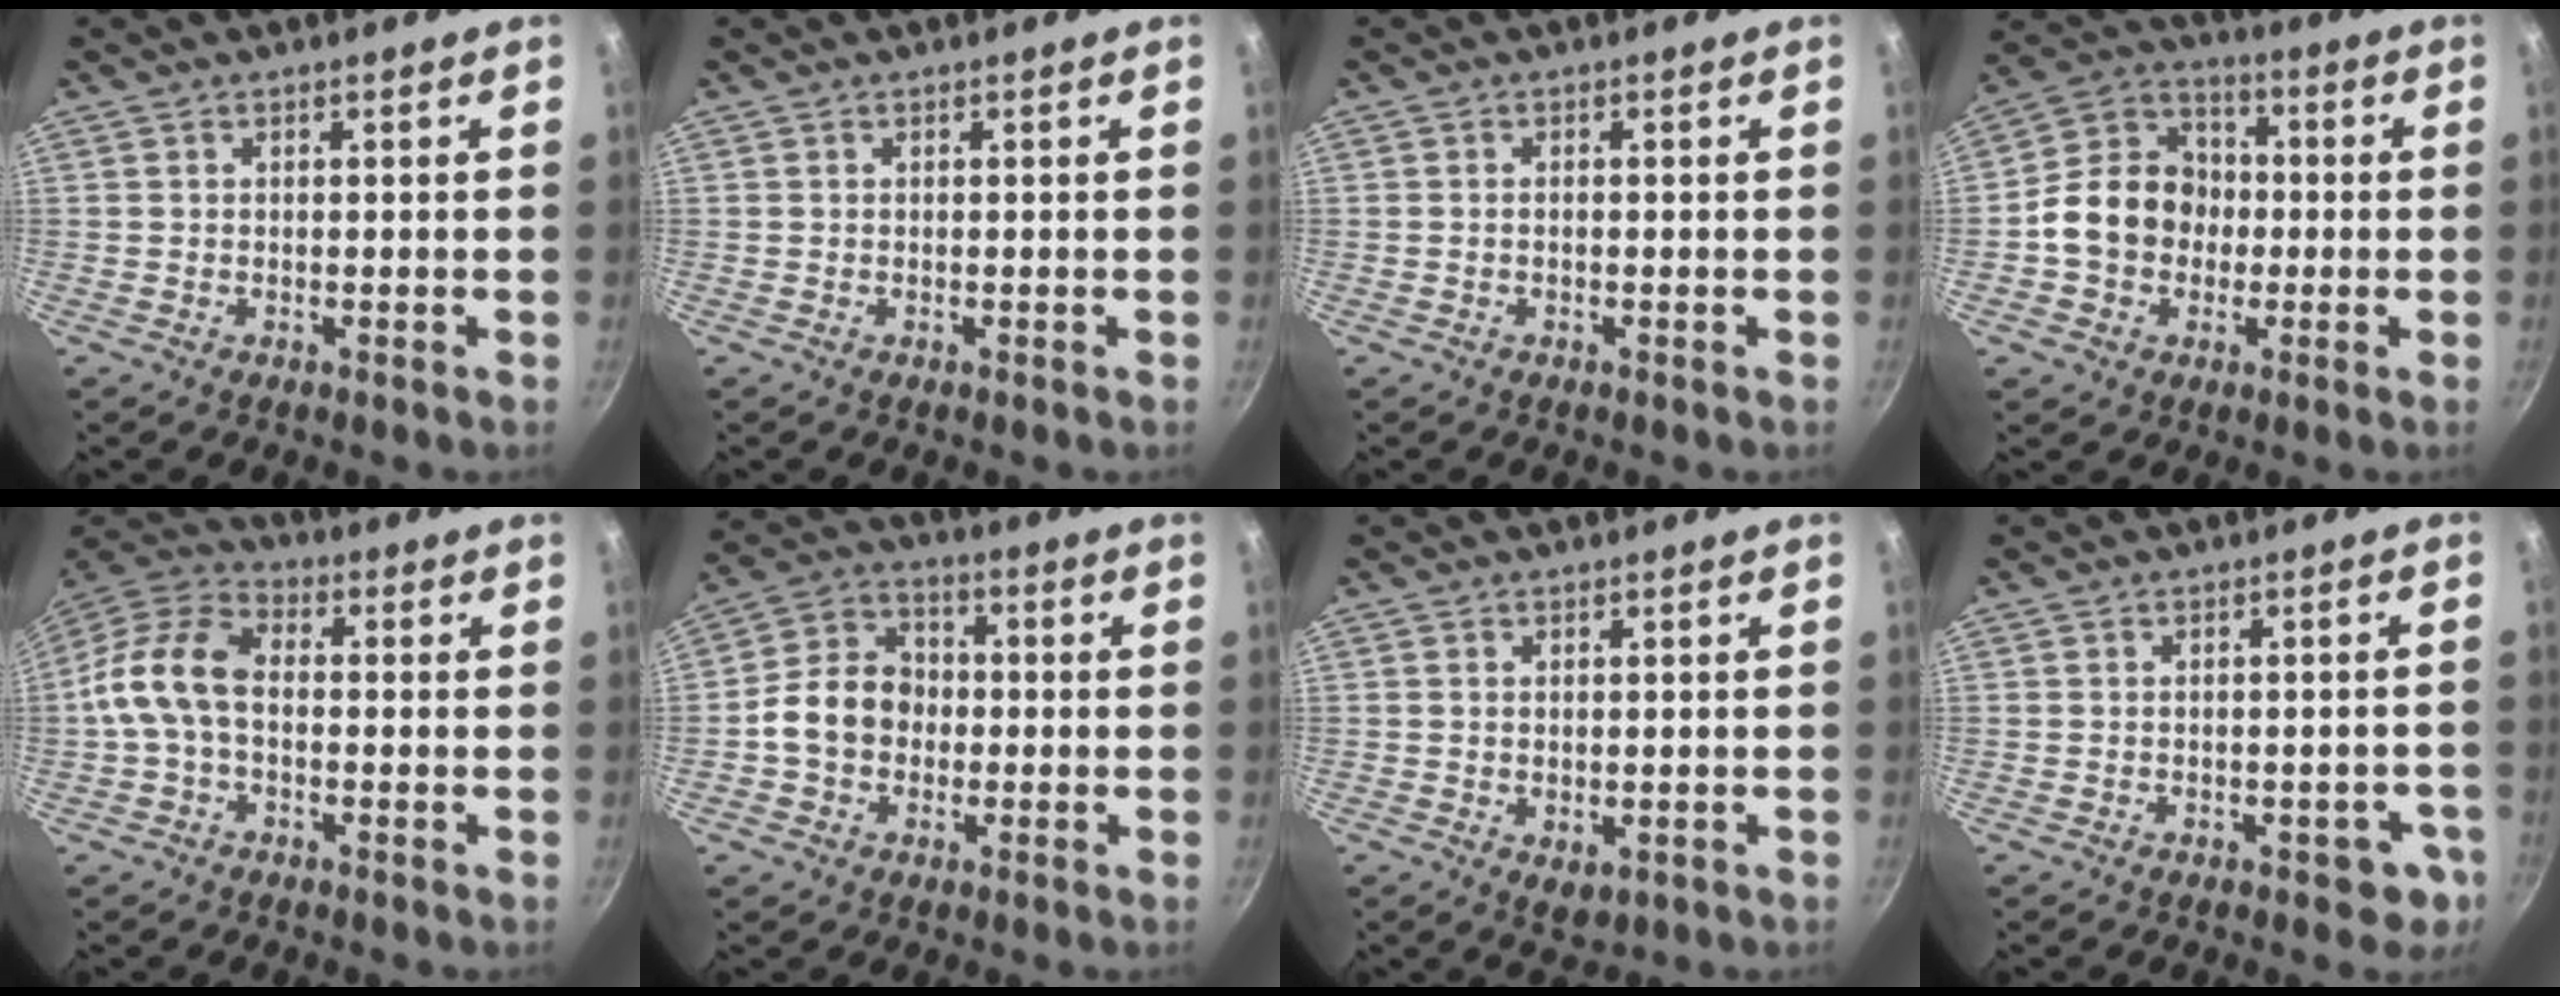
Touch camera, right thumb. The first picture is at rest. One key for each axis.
{"total": 0.0}
{"total": 0.7, "fx": -0.2, "fy": 0.4, "fz": 0.5, "tx": -0.013, "ty": 0.005, "tz": -0.007}
{"total": 13.3, "fx": -1.5, "fy": 11.2, "fz": 7.0, "tx": -0.082, "ty": 0.033, "tz": -0.044}
{"total": 11.4, "fx": -1.0, "fy": 7.4, "fz": 8.6, "tx": -0.156, "ty": 0.040, "tz": -0.039}
{"total": 10.3, "fx": -1.4, "fy": 8.2, "fz": 6.0, "tx": -0.075, "ty": 0.029, "tz": -0.041}
{"total": 3.2, "fx": -0.4, "fy": 2.0, "fz": 2.5, "tx": -0.035, "ty": -0.012, "tz": -0.003}
{"total": 4.8, "fx": -2.0, "fy": 2.8, "fz": 3.4, "tx": -0.013, "ty": 0.016, "tz": -0.013}